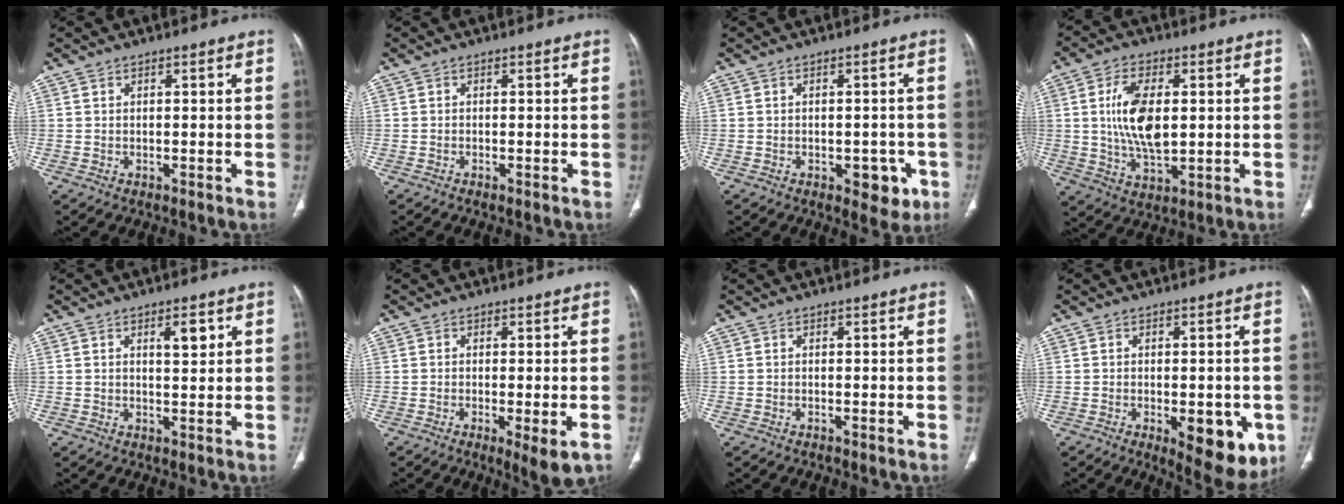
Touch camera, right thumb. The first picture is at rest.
{"total": 0.6, "force": [-0.5, 0.0, 0.4], "torque": [-0.010, -0.001, -0.007]}
{"total": 5.3, "force": [-2.2, 3.1, 3.7], "torque": [-0.017, 0.006, -0.021]}
{"total": 11.9, "force": [1.3, 6.0, 10.2], "torque": [-0.193, -0.007, 0.028]}
{"total": 3.5, "force": [1.5, 1.3, 2.8], "torque": [-0.038, -0.008, 0.025]}
{"total": 5.3, "force": [-2.0, 1.2, 4.7], "torque": [-0.072, -0.016, -0.028]}
{"total": 0.0}
{"total": 10.8, "force": [-3.4, 4.6, 9.1], "torque": [-0.089, -0.009, -0.034]}